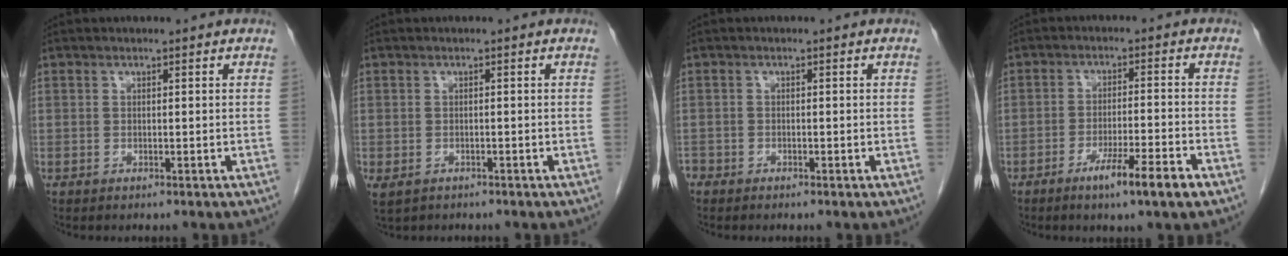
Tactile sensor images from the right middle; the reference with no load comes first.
{"total": 3.0, "force": [-1.9, 1.9, 1.2], "torque": [-0.025, -0.004, -0.028]}
{"total": 1.3, "force": [-1.1, 0.7, 0.2], "torque": [-0.003, 0.001, -0.021]}
{"total": 7.0, "force": [-4.1, -0.2, 5.6], "torque": [-0.089, -0.009, -0.068]}